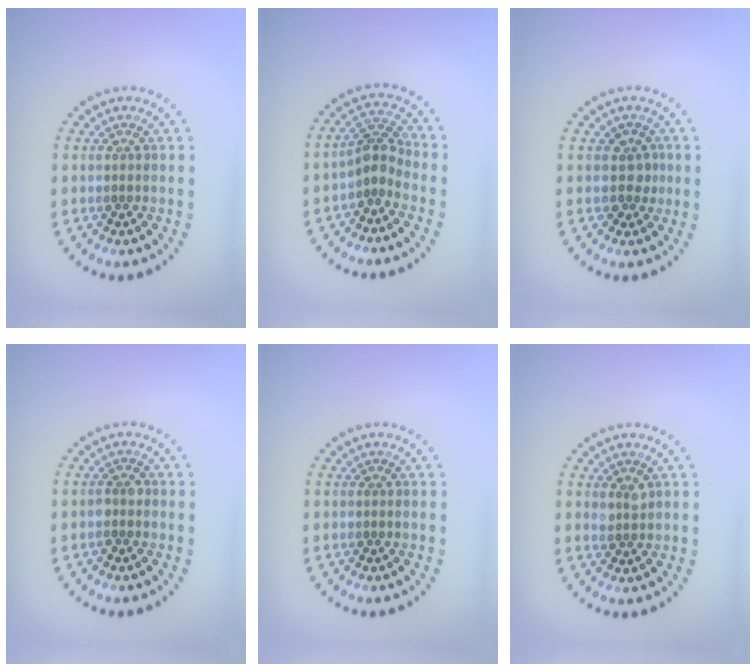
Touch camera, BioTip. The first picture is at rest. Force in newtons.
{"total": 2.5, "press": 1.9, "slide": 1.6}
{"total": 1.7, "press": 1.4, "slide": 1.0}
{"total": 1.4, "press": 1.2, "slide": 0.7}
{"total": 0.0}
{"total": 1.2, "press": 1.1, "slide": 0.4}